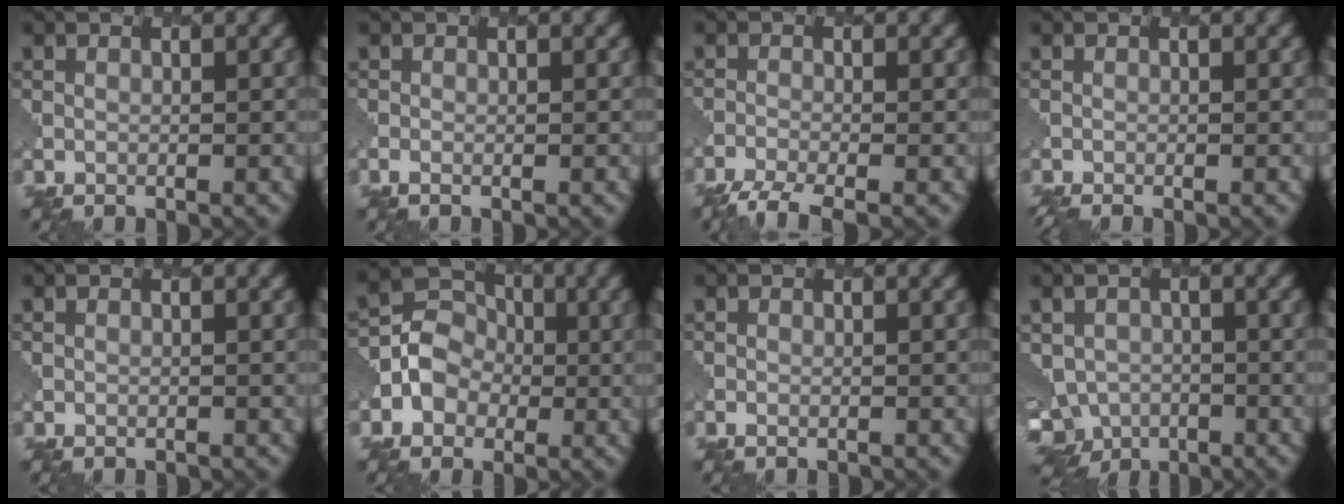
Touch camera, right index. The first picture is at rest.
{"total": 0.6, "force": [-0.4, 0.3, 0.4], "torque": [-0.005, 0.000, -0.006]}
{"total": 3.1, "force": [-2.7, 0.5, 1.5], "torque": [-0.030, -0.009, -0.057]}
{"total": 1.9, "force": [-1.4, 0.5, 1.1], "torque": [-0.003, -0.001, -0.017]}
{"total": 0.0}
{"total": 3.6, "force": [-0.6, 3.3, 1.2], "torque": [-0.011, 0.006, -0.013]}
{"total": 0.0}
{"total": 5.7, "force": [-2.6, 4.5, 2.3], "torque": [-0.037, -0.022, -0.030]}